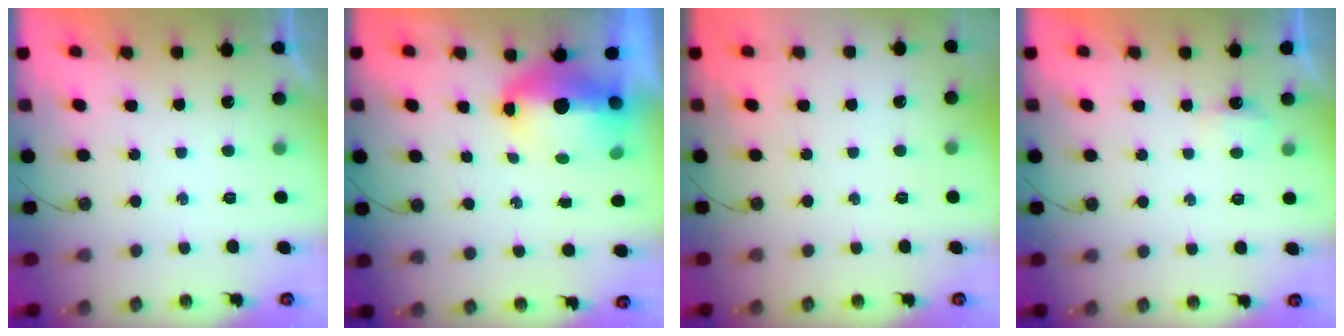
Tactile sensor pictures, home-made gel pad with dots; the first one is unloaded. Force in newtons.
{"total": 8.2, "press": 8.2, "slide": 1.0}
{"total": 0.0}
{"total": 3.0, "press": 2.9, "slide": 0.5}